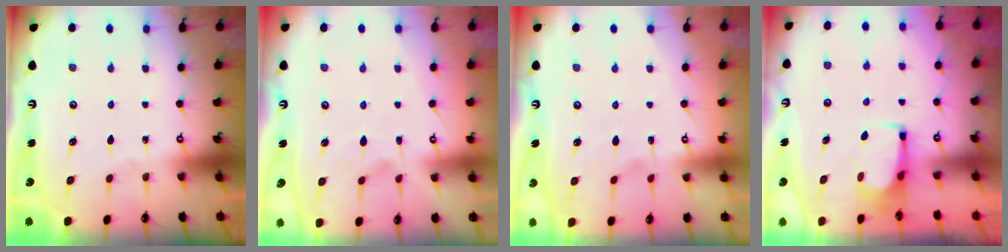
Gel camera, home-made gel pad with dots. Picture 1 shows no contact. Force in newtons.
{"total": 1.9, "press": 1.5, "slide": 1.1}
{"total": 1.4, "press": 0.9, "slide": 1.1}
{"total": 2.5, "press": 2.4, "slide": 0.4}